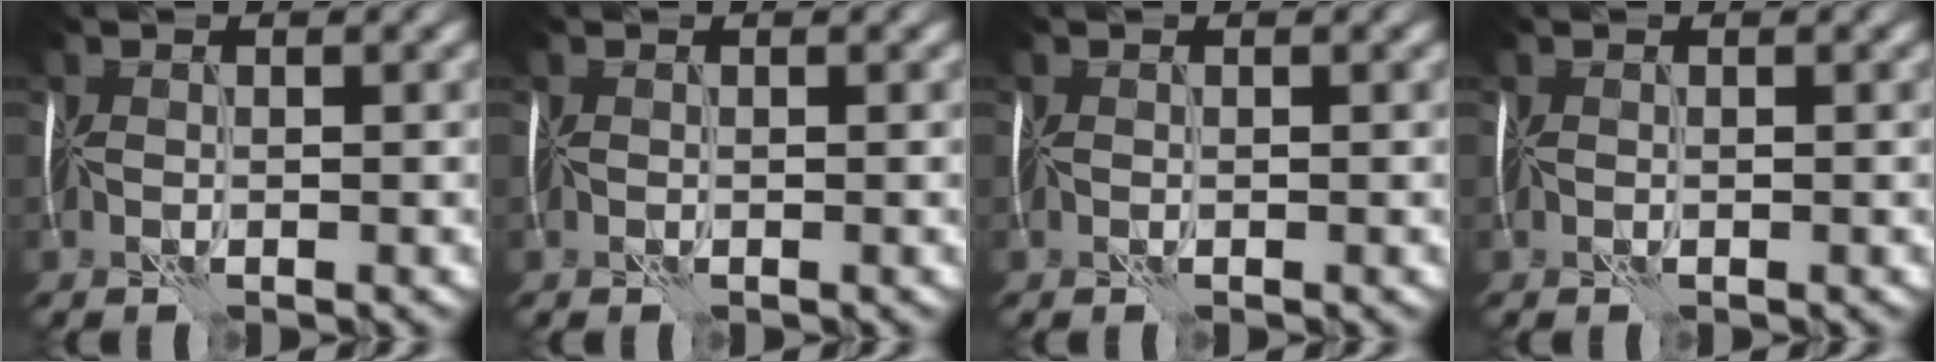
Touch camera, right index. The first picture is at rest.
{"total": 0.0}
{"total": 0.0}
{"total": 0.0}